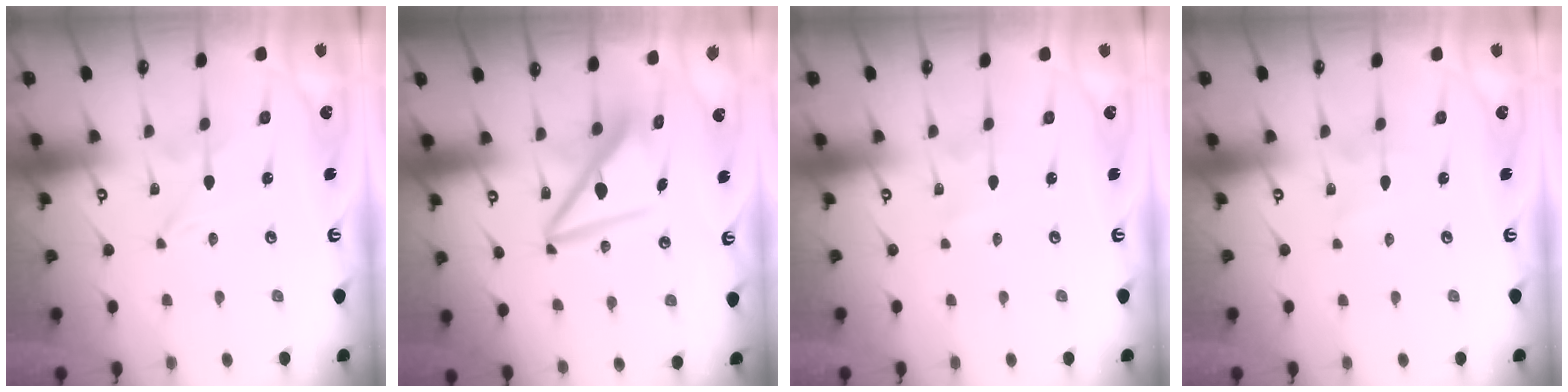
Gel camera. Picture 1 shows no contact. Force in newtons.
{"total": 8.7, "press": 8.6, "slide": 1.0}
{"total": 1.3, "press": 1.3, "slide": 0.1}
{"total": 2.0, "press": 2.0, "slide": 0.2}